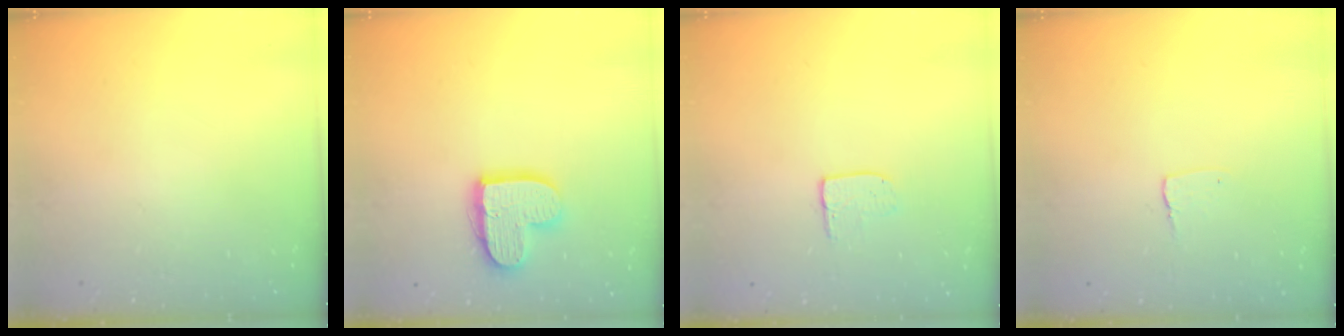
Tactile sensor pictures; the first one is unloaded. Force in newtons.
{"total": 12.6, "press": 12.6, "slide": 0.9}
{"total": 6.1, "press": 6.1, "slide": 0.4}
{"total": 2.9, "press": 2.9, "slide": 0.2}